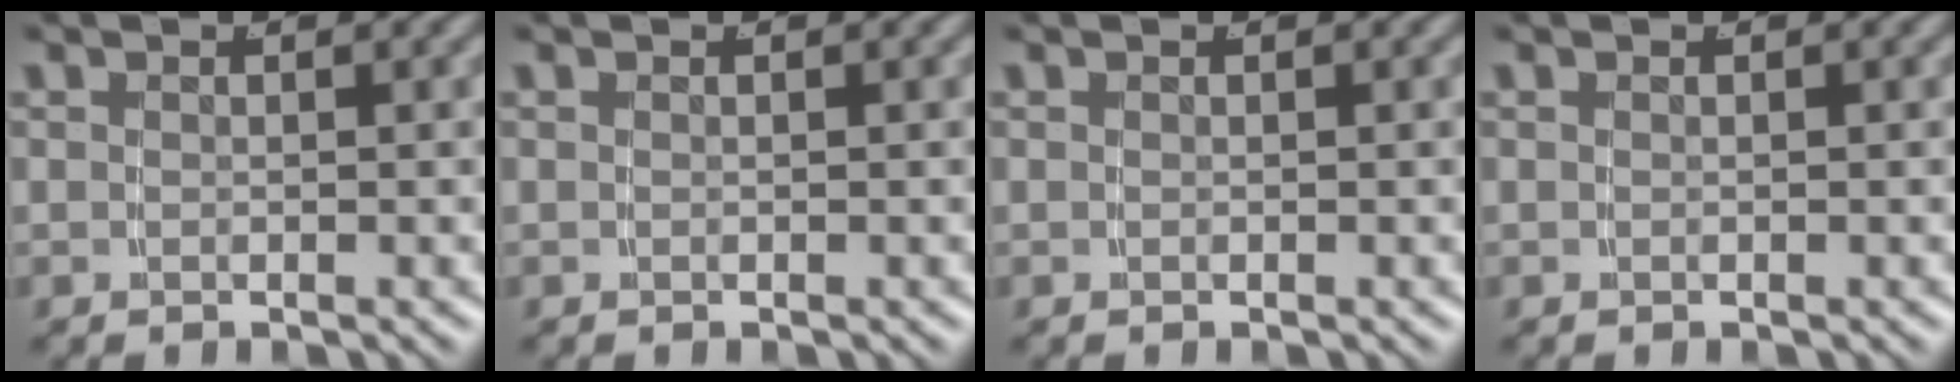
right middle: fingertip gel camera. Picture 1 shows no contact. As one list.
[{"total": 0.0}, {"total": 0.0}, {"total": 0.0}]